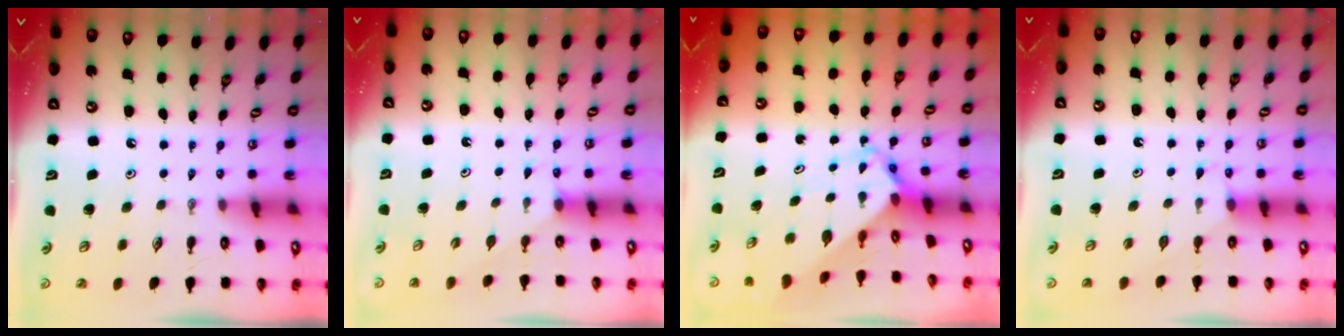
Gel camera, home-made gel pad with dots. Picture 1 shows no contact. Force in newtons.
{"total": 3.6, "press": 3.6, "slide": 0.3}
{"total": 3.7, "press": 3.7, "slide": 0.3}
{"total": 3.2, "press": 3.2, "slide": 0.5}